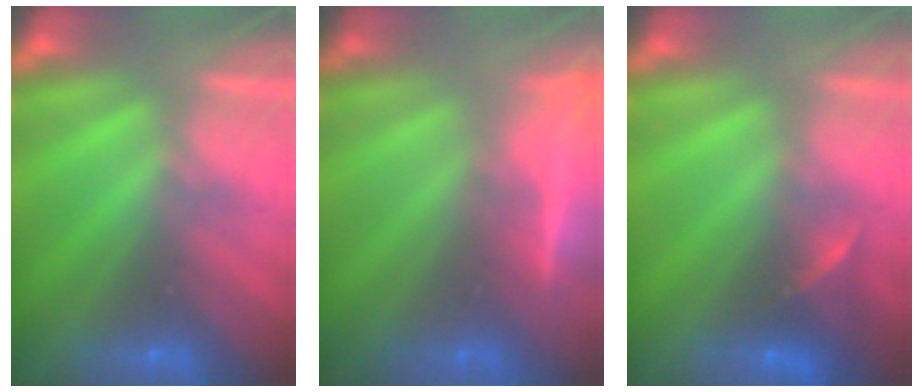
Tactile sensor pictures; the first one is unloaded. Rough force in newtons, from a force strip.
{"total": 7.2}
{"total": 2.2}